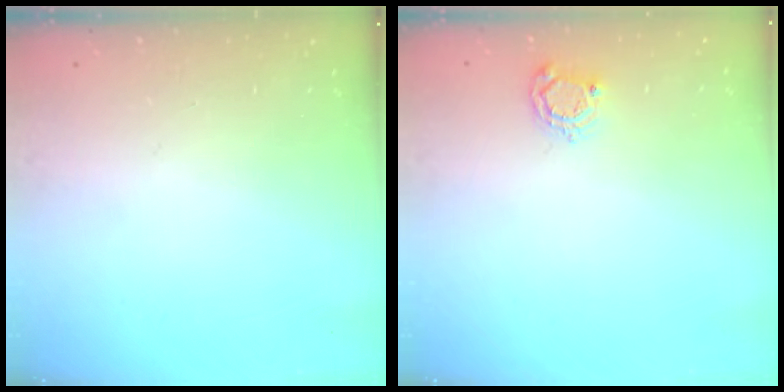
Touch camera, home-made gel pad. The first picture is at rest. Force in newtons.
{"total": 4.3, "press": 4.3, "slide": 0.5}